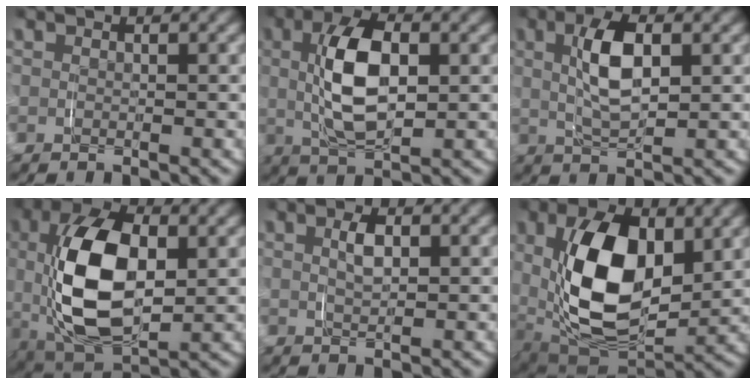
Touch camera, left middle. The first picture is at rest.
{"total": 7.5, "force": [0.9, 3.5, 6.5], "torque": [-0.139, -0.001, 0.019]}
{"total": 5.3, "force": [1.0, 2.1, 4.7], "torque": [-0.094, 0.002, 0.021]}
{"total": 11.3, "force": [0.2, 6.4, 9.4], "torque": [-0.210, -0.021, 0.014]}
{"total": 1.9, "force": [0.5, 0.7, 1.7], "torque": [-0.033, -0.001, 0.010]}
{"total": 11.6, "force": [0.6, 6.9, 9.3], "torque": [-0.203, -0.034, 0.023]}